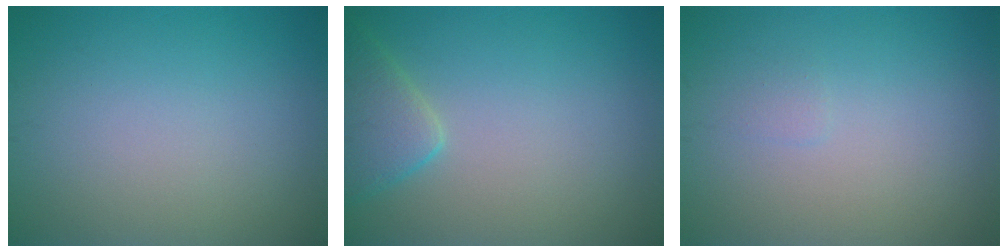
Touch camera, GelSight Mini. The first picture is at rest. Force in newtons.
{"total": 3.3, "press": 3.3, "slide": 0.3}
{"total": 0.5, "press": 0.5, "slide": 0.0}